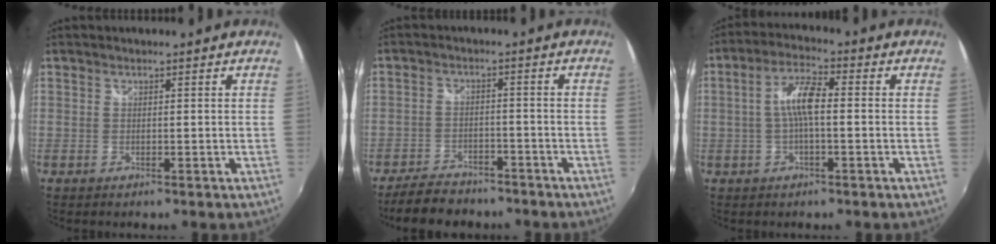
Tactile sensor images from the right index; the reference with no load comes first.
{"total": 9.5, "force": [-7.9, 4.0, 3.4], "torque": [-0.096, -0.003, -0.124]}
{"total": 6.5, "force": [-0.3, 1.7, 6.2], "torque": [-0.125, 0.015, -0.007]}